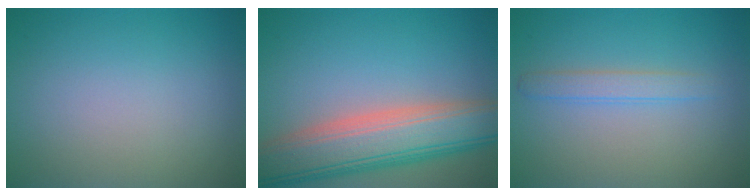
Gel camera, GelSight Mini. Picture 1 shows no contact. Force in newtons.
{"total": 9.3, "press": 9.3, "slide": 0.7}
{"total": 1.8, "press": 1.8, "slide": 0.0}